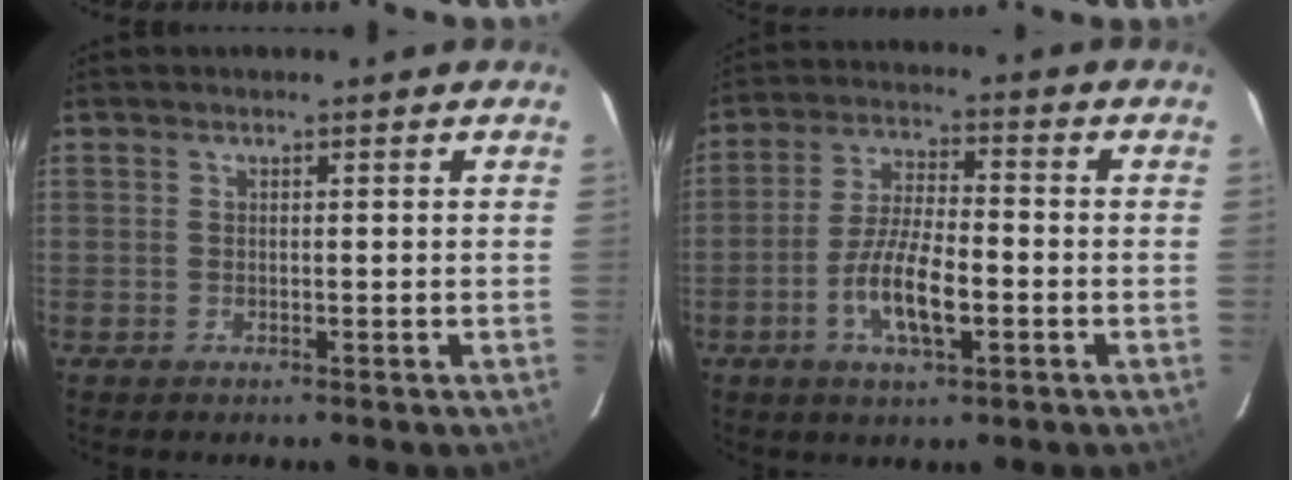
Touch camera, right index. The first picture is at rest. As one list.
[{"total": 9.8, "force": [-3.4, 3.0, 8.7], "torque": [-0.173, -0.002, -0.062]}]